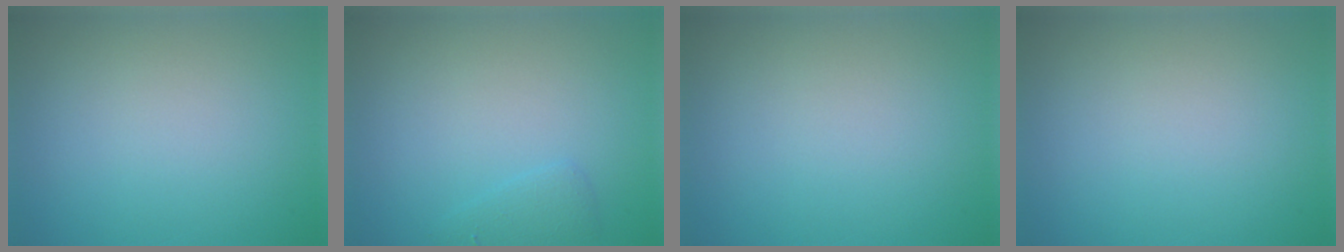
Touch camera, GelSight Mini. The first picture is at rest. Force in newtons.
{"total": 1.2, "press": 1.2, "slide": 0.1}
{"total": 0.0}
{"total": 0.0}